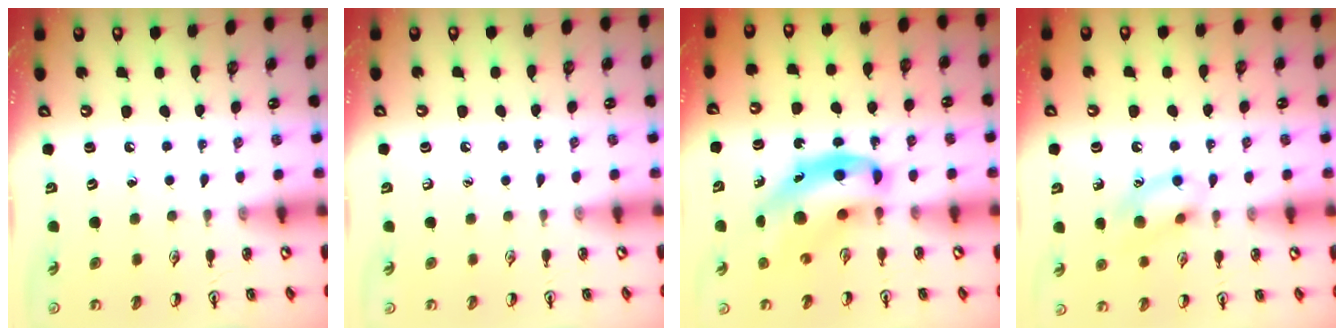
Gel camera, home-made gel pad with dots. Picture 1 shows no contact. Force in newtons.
{"total": 0.0}
{"total": 10.7, "press": 10.2, "slide": 3.1}
{"total": 11.1, "press": 11.0, "slide": 1.2}